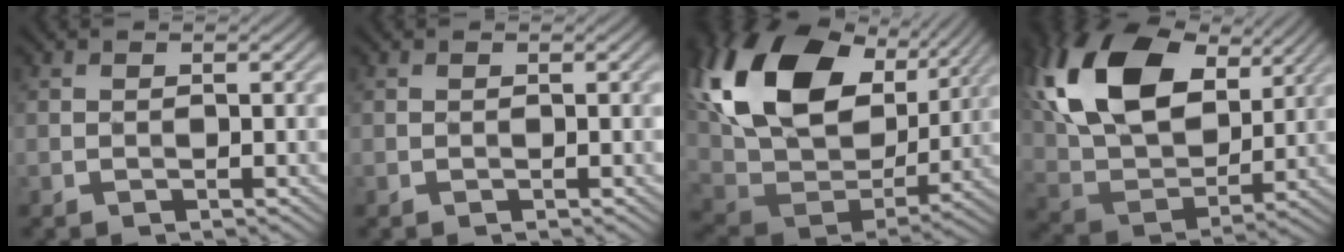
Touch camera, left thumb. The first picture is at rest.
{"total": 0.0}
{"total": 20.2, "force": [8.6, 13.2, 12.6], "torque": [-0.317, 0.024, 0.174]}
{"total": 18.6, "force": [8.1, 11.3, 12.3], "torque": [-0.301, 0.035, 0.153]}